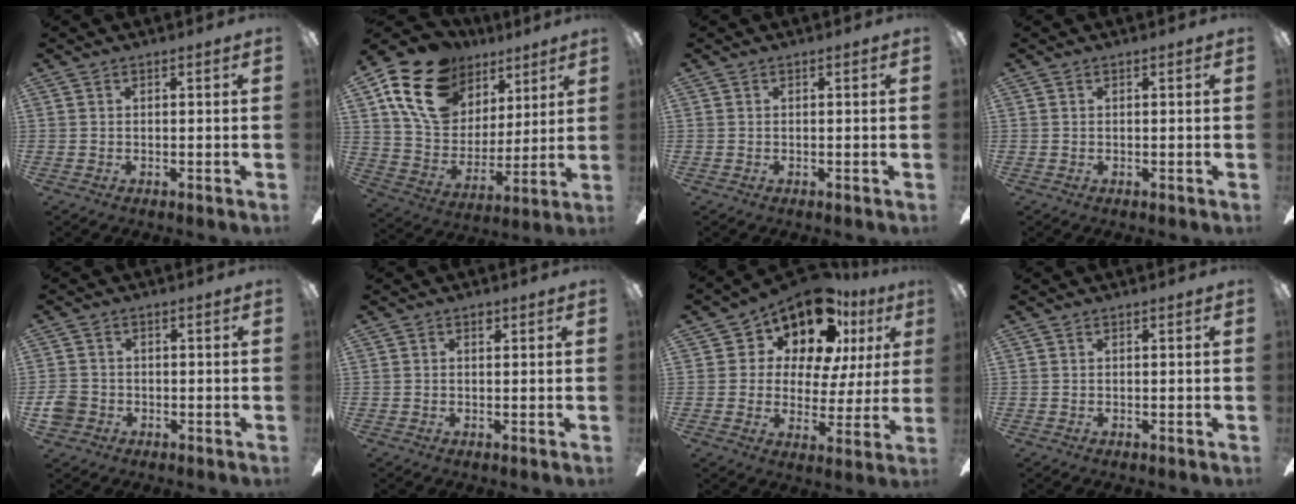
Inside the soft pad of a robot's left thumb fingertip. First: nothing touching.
{"total": 20.4, "force": [11.6, 13.8, 9.6], "torque": [-0.174, -0.046, 0.219]}
{"total": 0.0}
{"total": 0.0}
{"total": 4.4, "force": [-1.3, 3.9, 1.6], "torque": [-0.041, 0.009, -0.023]}
{"total": 1.0, "force": [0.6, 0.6, 0.5], "torque": [-0.003, -0.001, 0.009]}
{"total": 15.6, "force": [11.4, 7.5, 7.5], "torque": [-0.143, -0.073, 0.200]}
{"total": 0.0}